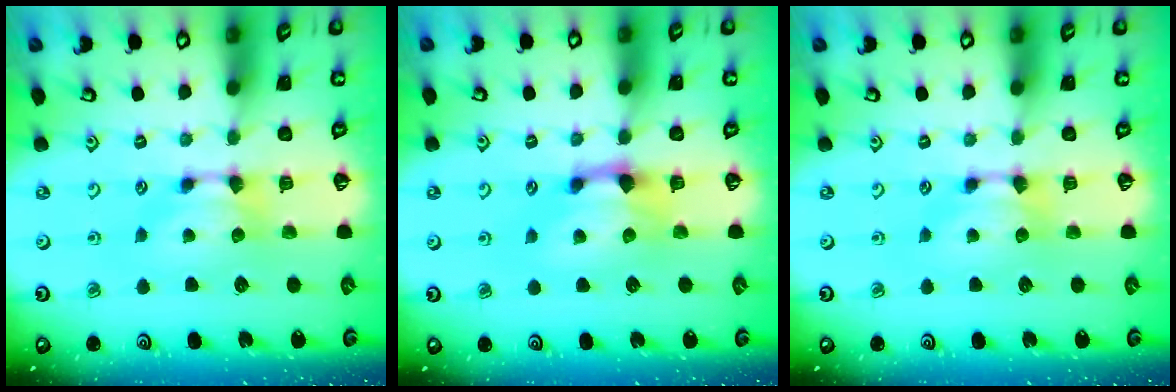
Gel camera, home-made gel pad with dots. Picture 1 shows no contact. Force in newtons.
{"total": 1.7, "press": 1.1, "slide": 1.3}
{"total": 0.0}